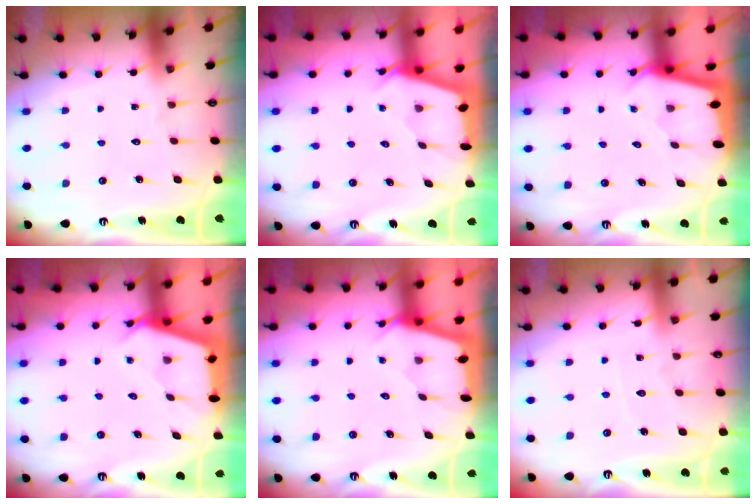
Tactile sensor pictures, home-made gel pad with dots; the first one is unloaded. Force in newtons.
{"total": 2.4, "press": 2.4, "slide": 0.3}
{"total": 2.1, "press": 2.1, "slide": 0.1}
{"total": 2.9, "press": 2.9, "slide": 0.3}
{"total": 2.2, "press": 2.2, "slide": 0.3}
{"total": 3.7, "press": 3.6, "slide": 0.5}